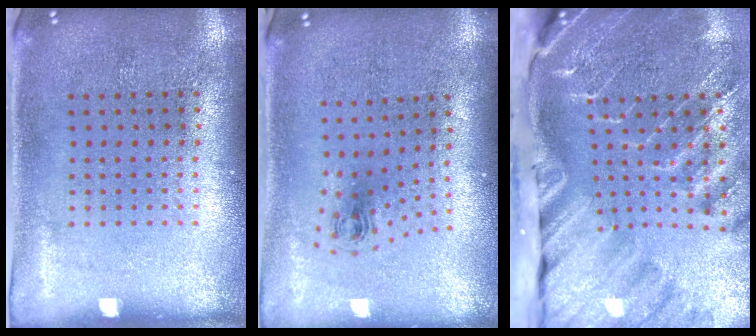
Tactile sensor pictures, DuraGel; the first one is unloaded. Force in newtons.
{"total": 0.9, "press": 0.4, "slide": 0.8}
{"total": 4.3, "press": 3.3, "slide": 2.7}